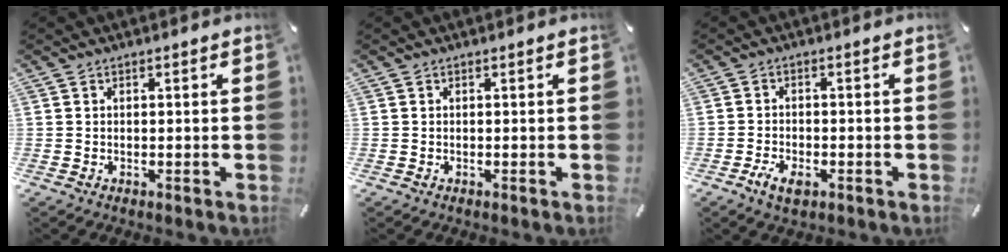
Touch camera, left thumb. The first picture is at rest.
{"total": 0.0}
{"total": 3.8, "force": [-2.2, 2.0, 2.4], "torque": [-0.058, 0.005, -0.043]}